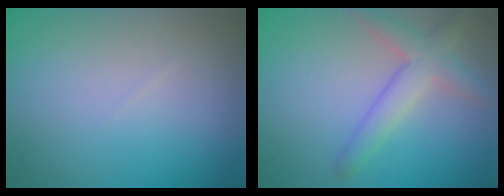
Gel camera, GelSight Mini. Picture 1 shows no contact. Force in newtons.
{"total": 3.6, "press": 3.6, "slide": 0.1}